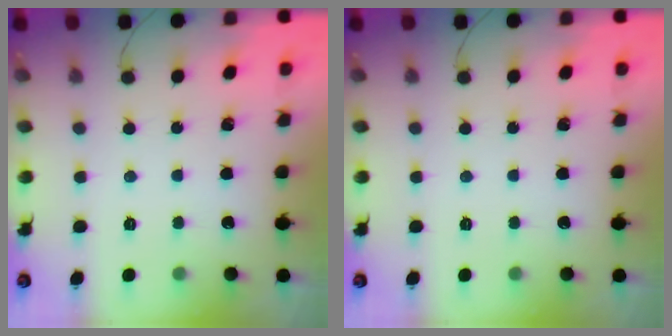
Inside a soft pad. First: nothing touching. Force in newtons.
{"total": 0.0}